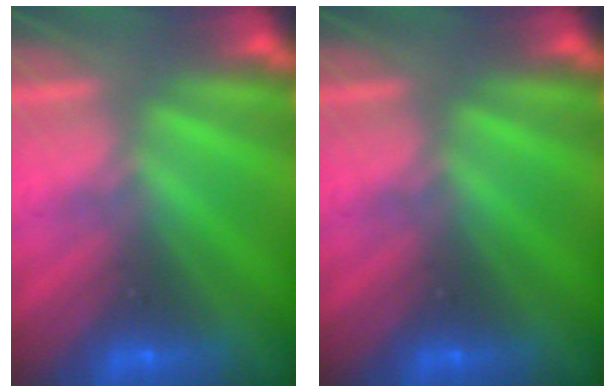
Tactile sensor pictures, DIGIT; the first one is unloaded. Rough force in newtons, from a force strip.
{"total": 0.0}